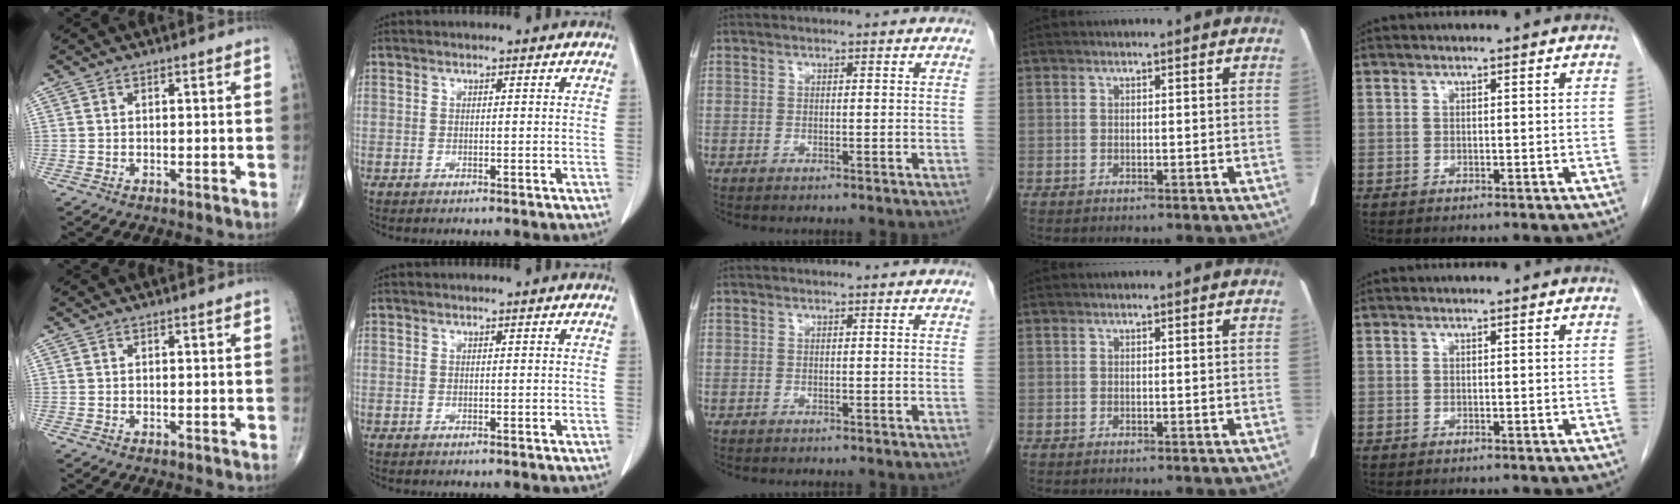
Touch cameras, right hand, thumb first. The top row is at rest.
{}